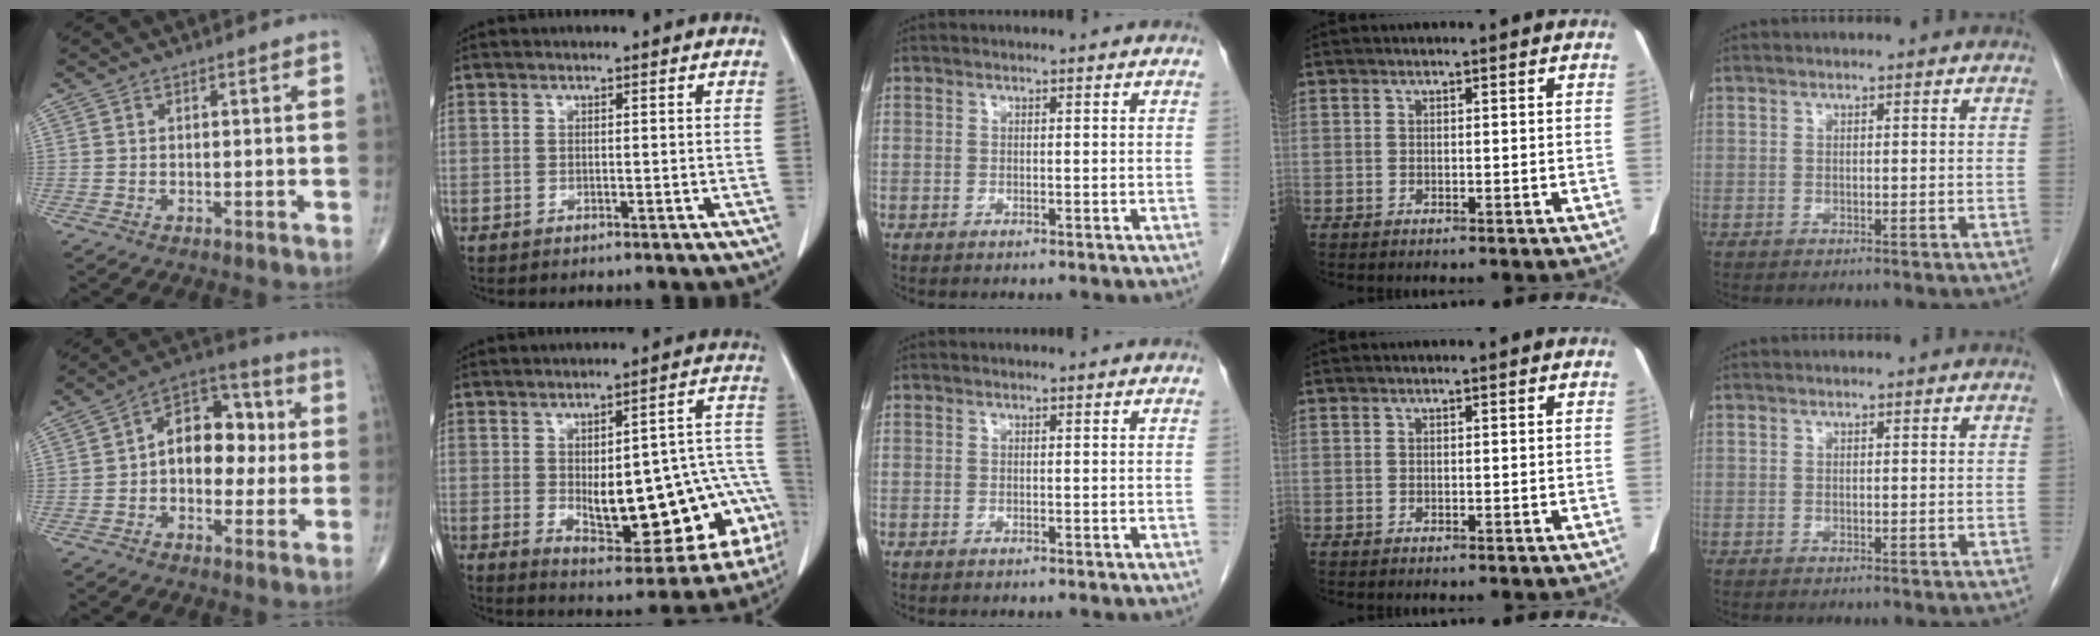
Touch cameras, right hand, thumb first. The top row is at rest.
{"thumb": {"total": 13.2, "force": [0.7, 8.8, 9.8], "torque": [-0.107, 0.033, -0.001]}, "index": {"total": 20.5, "force": [-3.9, 6.9, 18.8], "torque": [-0.183, 0.035, -0.020]}}